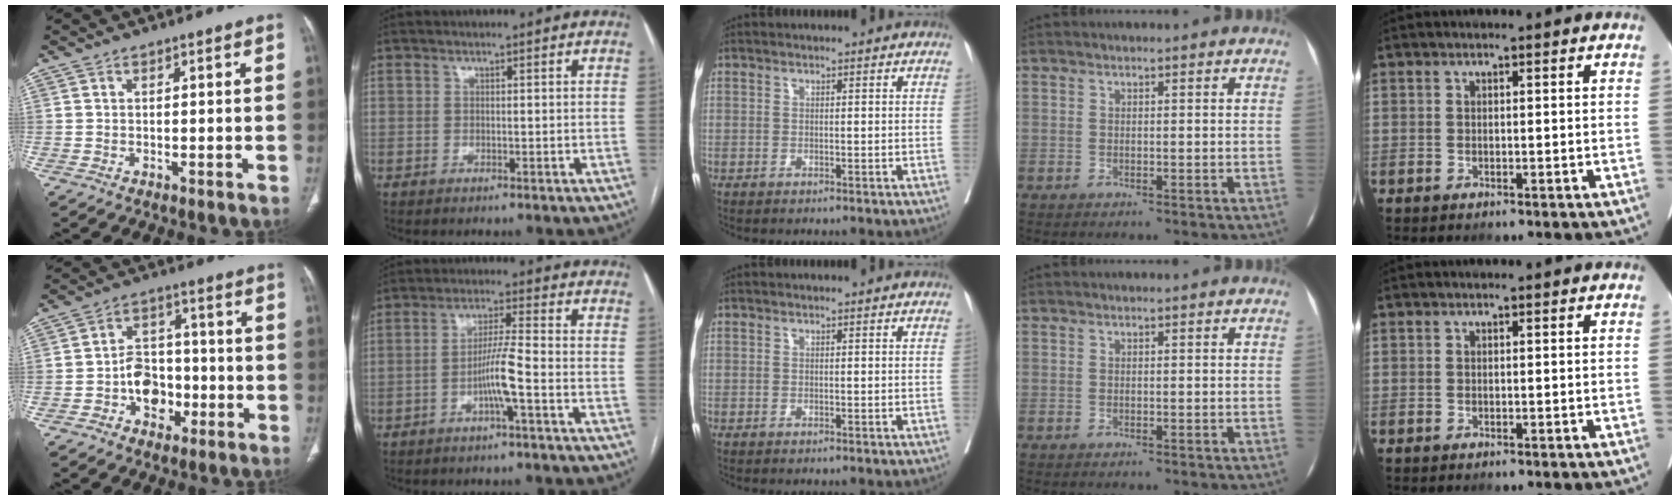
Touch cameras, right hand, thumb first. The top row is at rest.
{"thumb": {"total": 8.9, "force": [-3.0, 6.9, 4.8], "torque": [-0.040, 0.036, -0.050]}, "index": {"total": 5.7, "force": [-2.1, -0.5, 5.3], "torque": [-0.107, 0.005, -0.040]}}